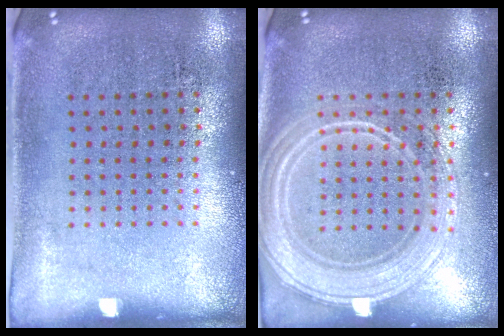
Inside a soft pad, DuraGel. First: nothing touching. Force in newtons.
{"total": 3.7, "press": 3.7, "slide": 0.6}